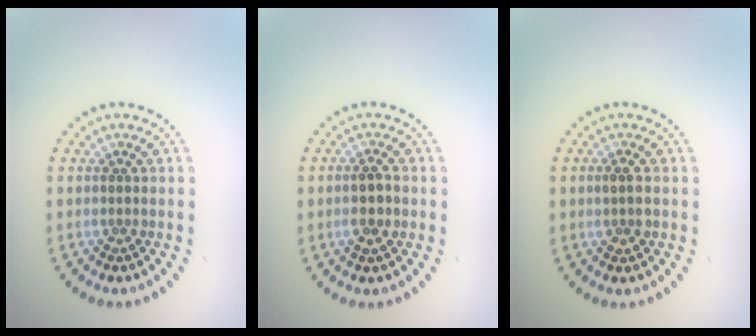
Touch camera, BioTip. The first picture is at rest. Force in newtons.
{"total": 2.3, "press": 2.2, "slide": 0.5}
{"total": 1.4, "press": 1.4, "slide": 0.3}